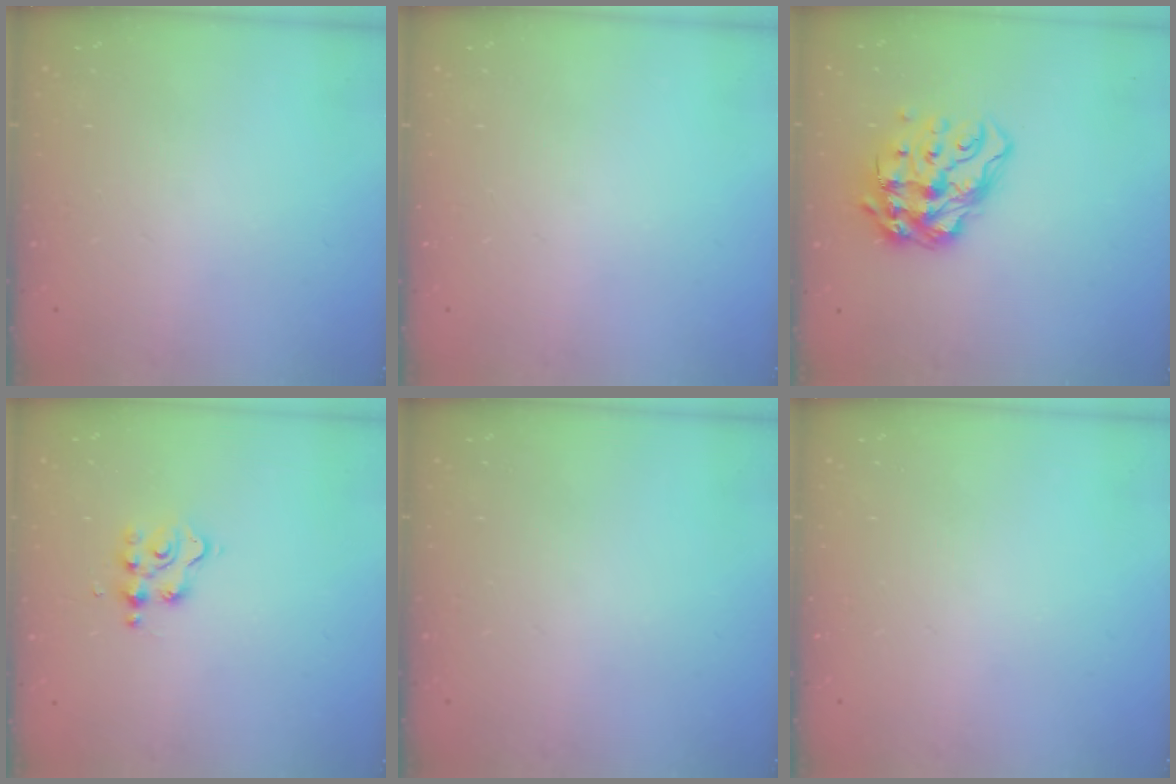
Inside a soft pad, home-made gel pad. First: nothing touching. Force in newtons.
{"total": 0.0}
{"total": 12.6, "press": 12.5, "slide": 1.6}
{"total": 3.3, "press": 3.3, "slide": 0.2}
{"total": 0.0}
{"total": 0.0}